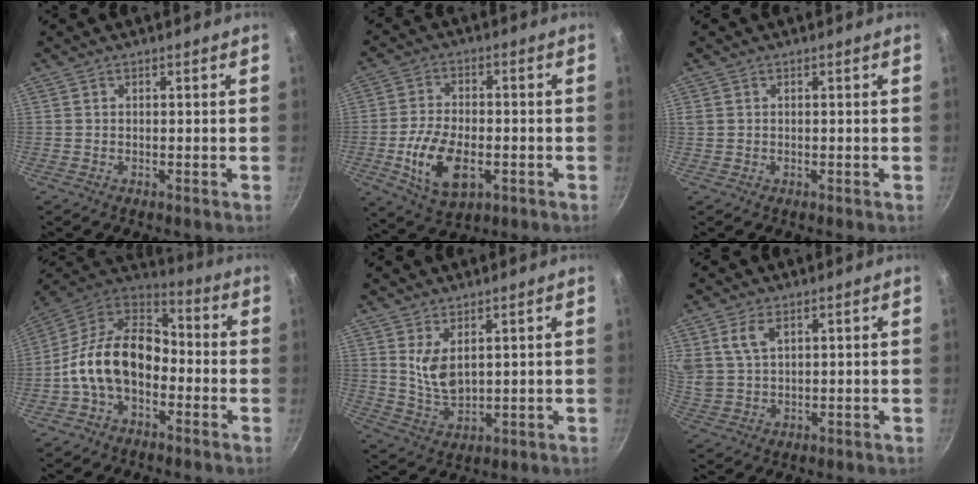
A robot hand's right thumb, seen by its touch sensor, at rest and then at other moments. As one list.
[{"total": 12.1, "force": [-3.3, 6.7, 9.5], "torque": [-0.174, 0.009, -0.053]}, {"total": 0.7, "force": [0.3, 0.6, 0.3], "torque": [-0.007, 0.004, 0.005]}, {"total": 16.6, "force": [-3.6, 11.1, 11.9], "torque": [-0.182, 0.051, -0.086]}, {"total": 6.3, "force": [2.6, 3.1, 4.8], "torque": [-0.082, -0.034, 0.059]}, {"total": 5.8, "force": [2.8, 3.3, 4.0], "torque": [-0.072, -0.010, 0.062]}]